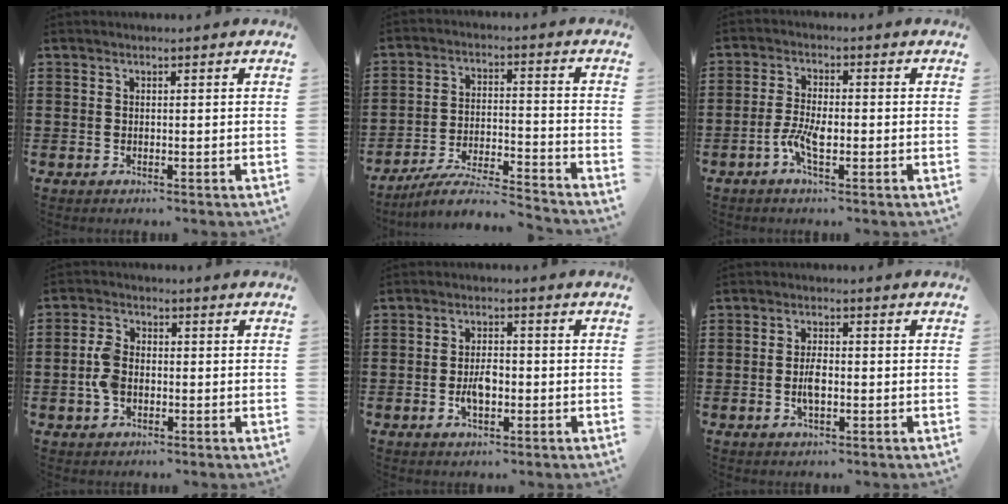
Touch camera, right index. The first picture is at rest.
{"total": 6.9, "force": [-6.4, 0.2, 2.5], "torque": [-0.054, -0.002, -0.126]}
{"total": 4.5, "force": [-1.5, 1.5, 3.9], "torque": [-0.094, -0.004, -0.034]}
{"total": 4.6, "force": [-0.8, 3.0, 3.4], "torque": [-0.092, -0.002, -0.022]}
{"total": 3.9, "force": [-0.9, 2.0, 3.2], "torque": [-0.066, 0.004, -0.019]}
{"total": 3.2, "force": [-0.6, 1.4, 2.8], "torque": [-0.068, -0.002, -0.015]}